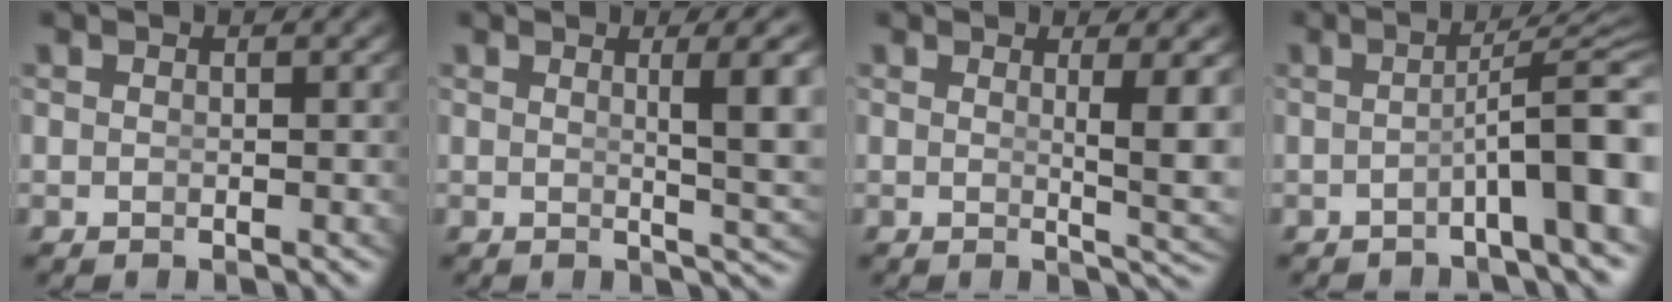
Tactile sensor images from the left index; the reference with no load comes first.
{"total": 4.5, "force": [0.8, 0.2, 4.4], "torque": [-0.051, -0.006, 0.018]}
{"total": 3.8, "force": [0.6, -0.1, 3.7], "torque": [-0.047, -0.013, 0.014]}
{"total": 5.9, "force": [-2.7, 0.6, 5.2], "torque": [-0.056, 0.013, -0.042]}